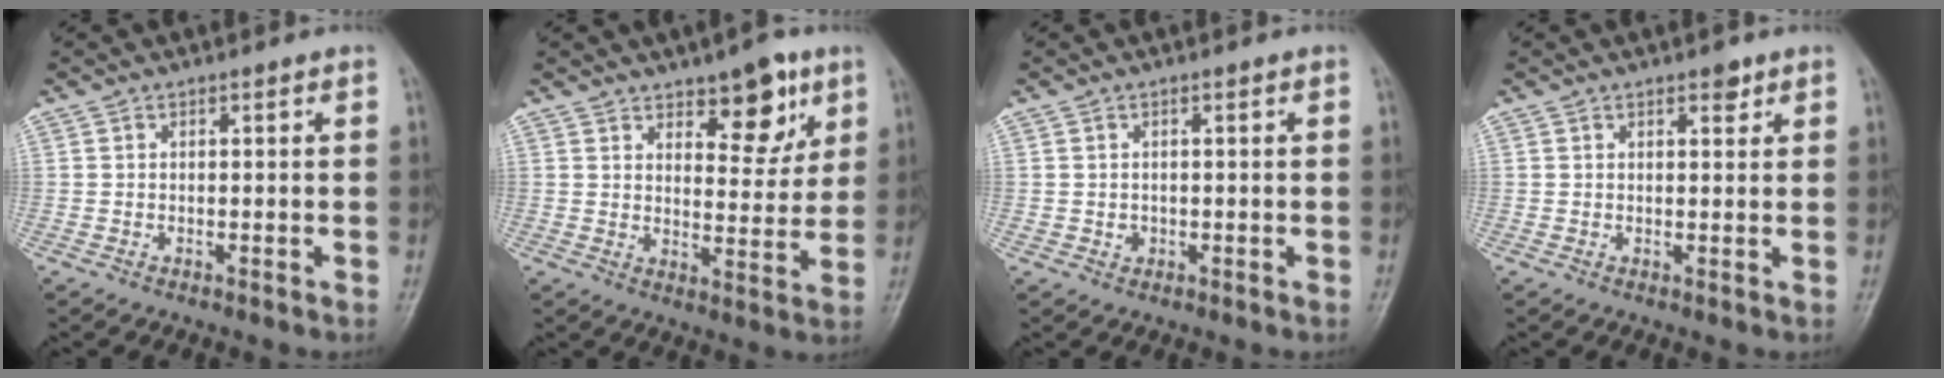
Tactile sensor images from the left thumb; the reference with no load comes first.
{"total": 9.7, "force": [5.8, 4.5, 6.4], "torque": [-0.056, -0.036, 0.085]}
{"total": 1.2, "force": [-0.1, 1.1, 0.4], "torque": [-0.004, 0.002, 0.003]}
{"total": 2.0, "force": [1.3, 1.0, 1.2], "torque": [-0.007, -0.006, 0.017]}